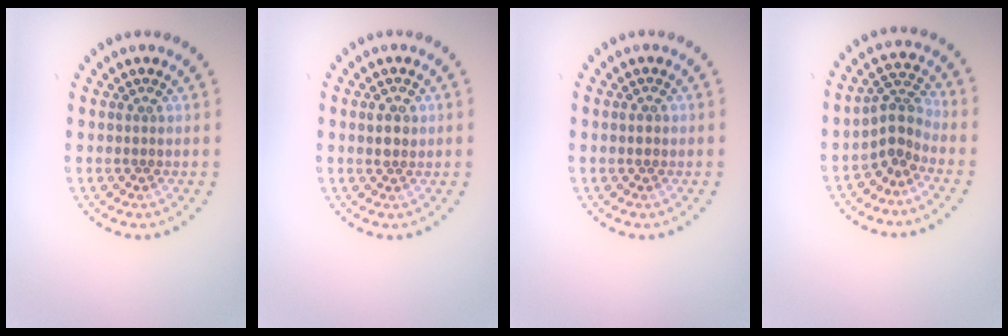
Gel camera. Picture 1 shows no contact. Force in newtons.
{"total": 1.5, "press": 1.5, "slide": 0.2}
{"total": 1.1, "press": 1.1, "slide": 0.2}
{"total": 2.8, "press": 2.0, "slide": 2.0}